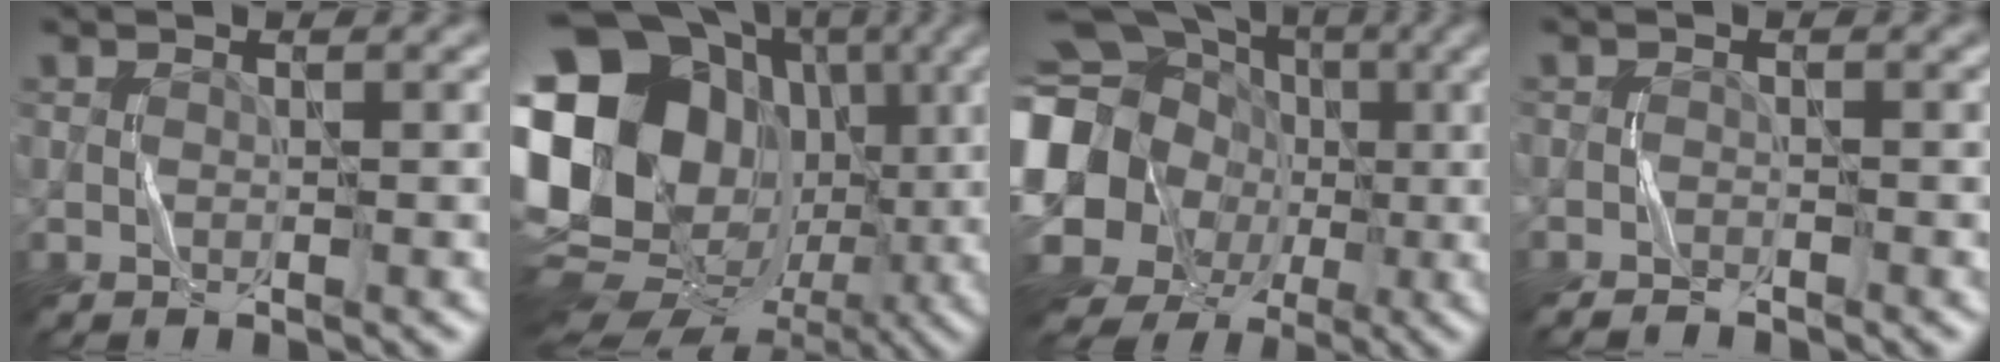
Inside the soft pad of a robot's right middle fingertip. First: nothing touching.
{"total": 24.0, "force": [-0.4, 20.9, 11.9], "torque": [-0.247, 0.033, -0.042]}
{"total": 21.6, "force": [-1.8, 19.0, 10.0], "torque": [-0.218, 0.012, -0.072]}
{"total": 1.4, "force": [-1.3, 0.4, 0.3], "torque": [-0.005, 0.000, -0.027]}